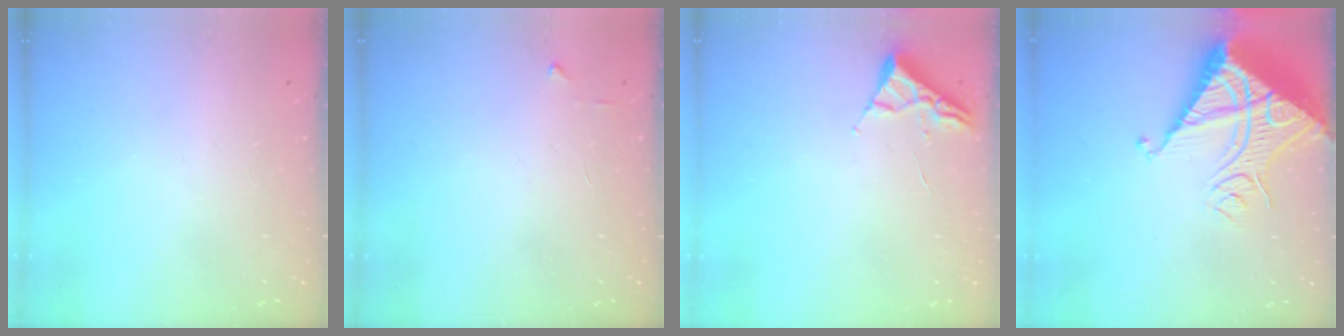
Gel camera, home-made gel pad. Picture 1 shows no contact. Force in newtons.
{"total": 3.7, "press": 3.6, "slide": 0.4}
{"total": 2.6, "press": 2.6, "slide": 0.3}
{"total": 13.7, "press": 13.7, "slide": 1.3}